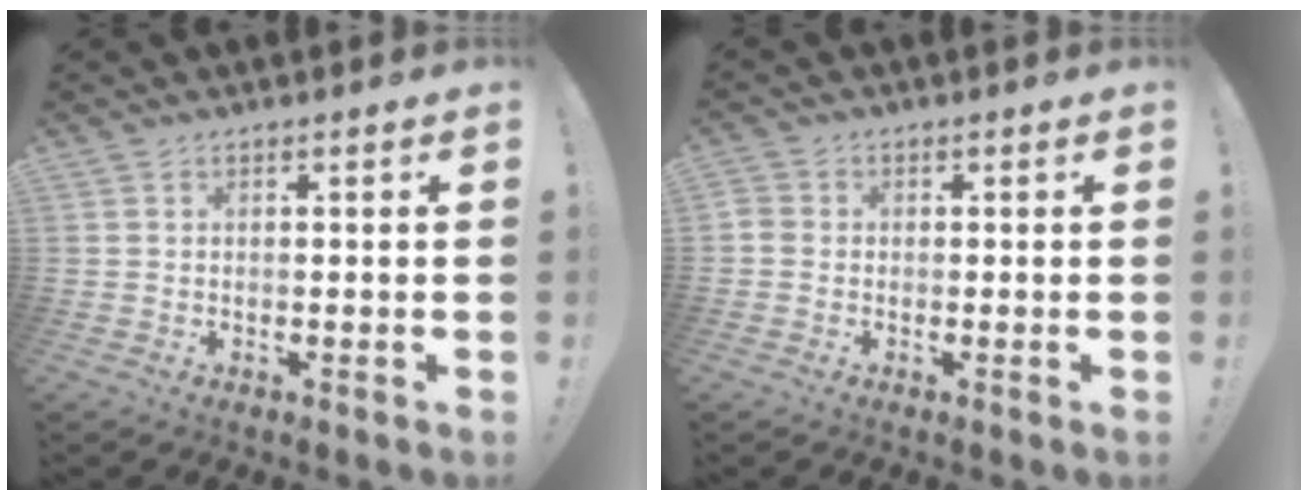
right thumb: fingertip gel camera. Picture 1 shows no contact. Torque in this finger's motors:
{"motor_torque": [0.20, -0.69, -0.29, 0.17, 0.00]}